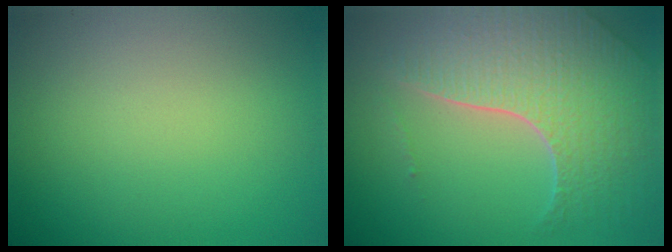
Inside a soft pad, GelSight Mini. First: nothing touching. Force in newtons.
{"total": 7.4, "press": 5.3, "slide": 5.2}